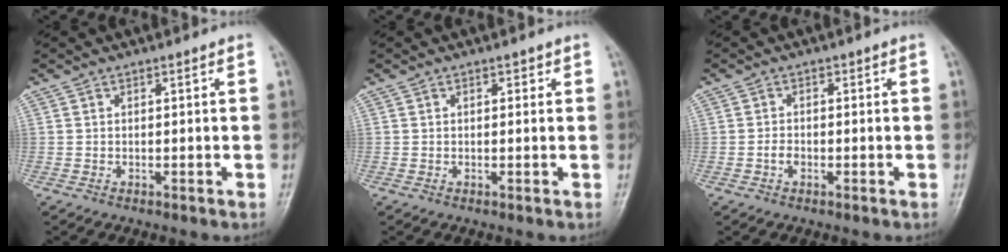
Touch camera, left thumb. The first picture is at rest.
{"total": 0.8, "force": [0.4, 0.5, 0.5], "torque": [0.001, 0.000, 0.003]}
{"total": 1.7, "force": [-0.7, 1.2, 0.9], "torque": [-0.014, 0.005, -0.015]}